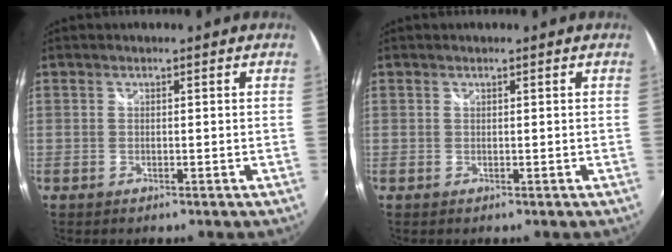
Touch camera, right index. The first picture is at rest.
{"total": 0.0}